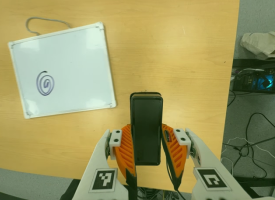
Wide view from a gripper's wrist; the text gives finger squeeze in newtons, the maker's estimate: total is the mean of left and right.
{"total": 5.0, "left": 3.4, "right": 6.5}